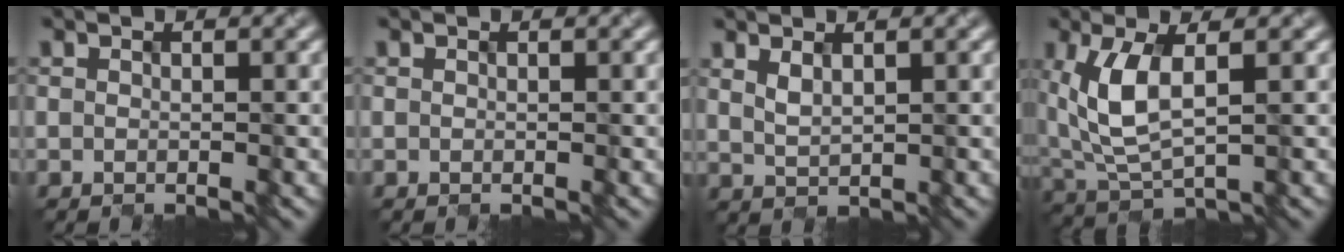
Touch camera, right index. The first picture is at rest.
{"total": 0.0}
{"total": 1.1, "force": [0.7, 0.3, 0.7], "torque": [-0.021, -0.006, 0.026]}
{"total": 5.2, "force": [0.9, 2.5, 4.4], "torque": [-0.114, -0.002, 0.028]}